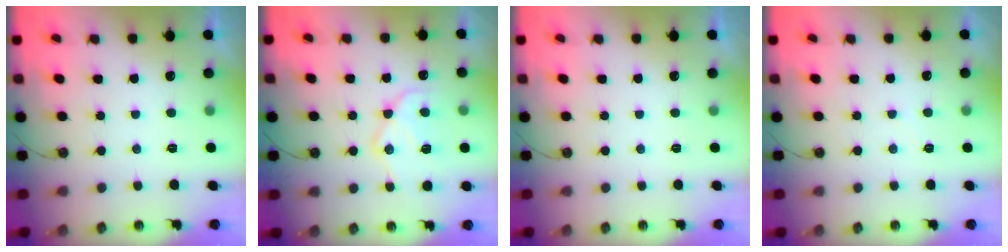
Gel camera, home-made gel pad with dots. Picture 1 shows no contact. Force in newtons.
{"total": 14.8, "press": 14.7, "slide": 1.5}
{"total": 0.0}
{"total": 4.1, "press": 4.1, "slide": 0.6}